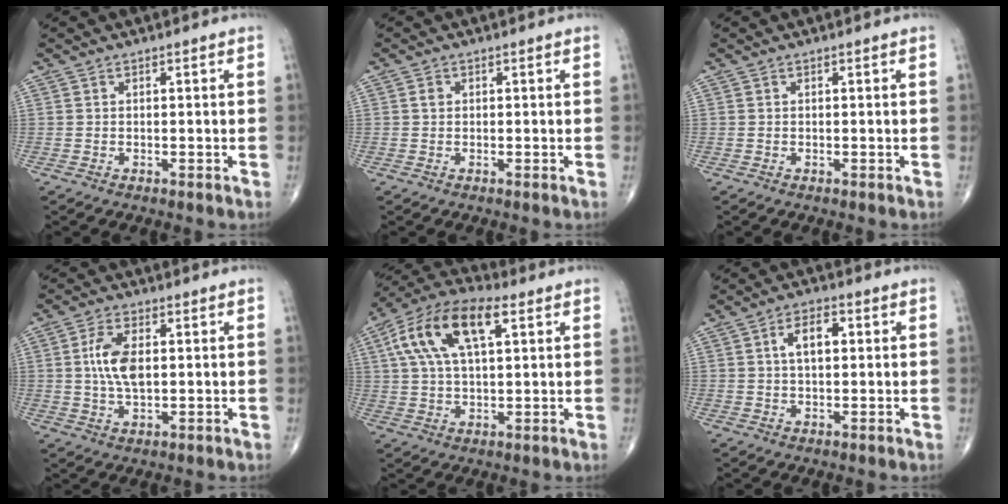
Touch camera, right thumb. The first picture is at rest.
{"total": 0.9, "force": [0.2, 0.8, 0.2], "torque": [0.000, 0.002, 0.002]}
{"total": 0.0}
{"total": 7.7, "force": [1.0, 3.9, 6.5], "torque": [-0.131, 0.000, 0.018]}
{"total": 15.5, "force": [5.6, 7.2, 12.6], "torque": [-0.242, 0.022, 0.095]}
{"total": 5.7, "force": [1.2, 3.0, 4.7], "torque": [-0.076, 0.010, 0.017]}